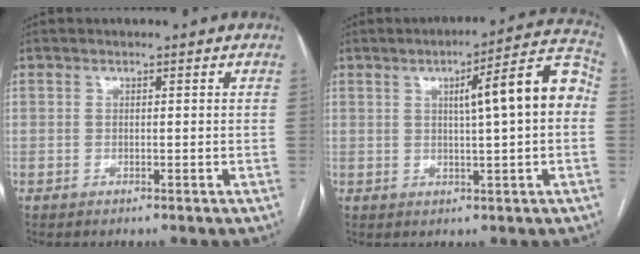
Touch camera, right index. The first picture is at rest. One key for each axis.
{"total": 11.2, "fx": 1.4, "fy": 0.9, "fz": 11.0, "tx": -0.147, "ty": 0.031, "tz": 0.015}